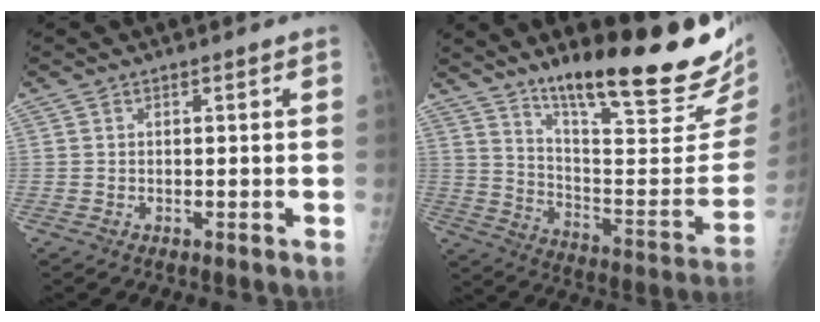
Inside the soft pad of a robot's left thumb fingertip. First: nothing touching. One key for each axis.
{"total": 26.5, "fx": 18.4, "fy": 4.1, "fz": 18.6, "tx": -0.255, "ty": -0.109, "tz": 0.284}